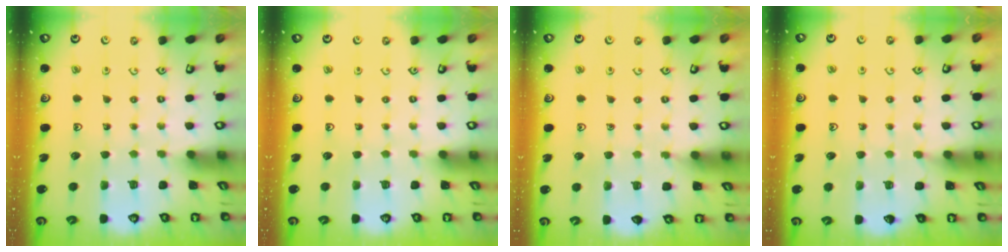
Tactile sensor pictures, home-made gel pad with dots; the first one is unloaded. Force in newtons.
{"total": 0.0}
{"total": 2.9, "press": 2.8, "slide": 0.5}
{"total": 6.1, "press": 6.0, "slide": 0.9}